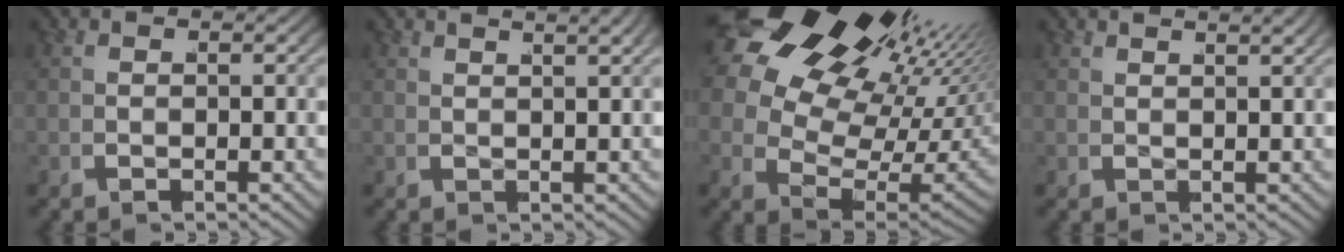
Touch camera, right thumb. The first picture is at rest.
{"total": 2.5, "force": [2.1, 0.2, 1.4], "torque": [-0.006, 0.009, 0.031]}
{"total": 18.9, "force": [6.1, 11.5, 13.7], "torque": [-0.224, -0.002, 0.091]}
{"total": 2.0, "force": [1.8, -0.1, 0.8], "torque": [0.001, 0.006, 0.029]}